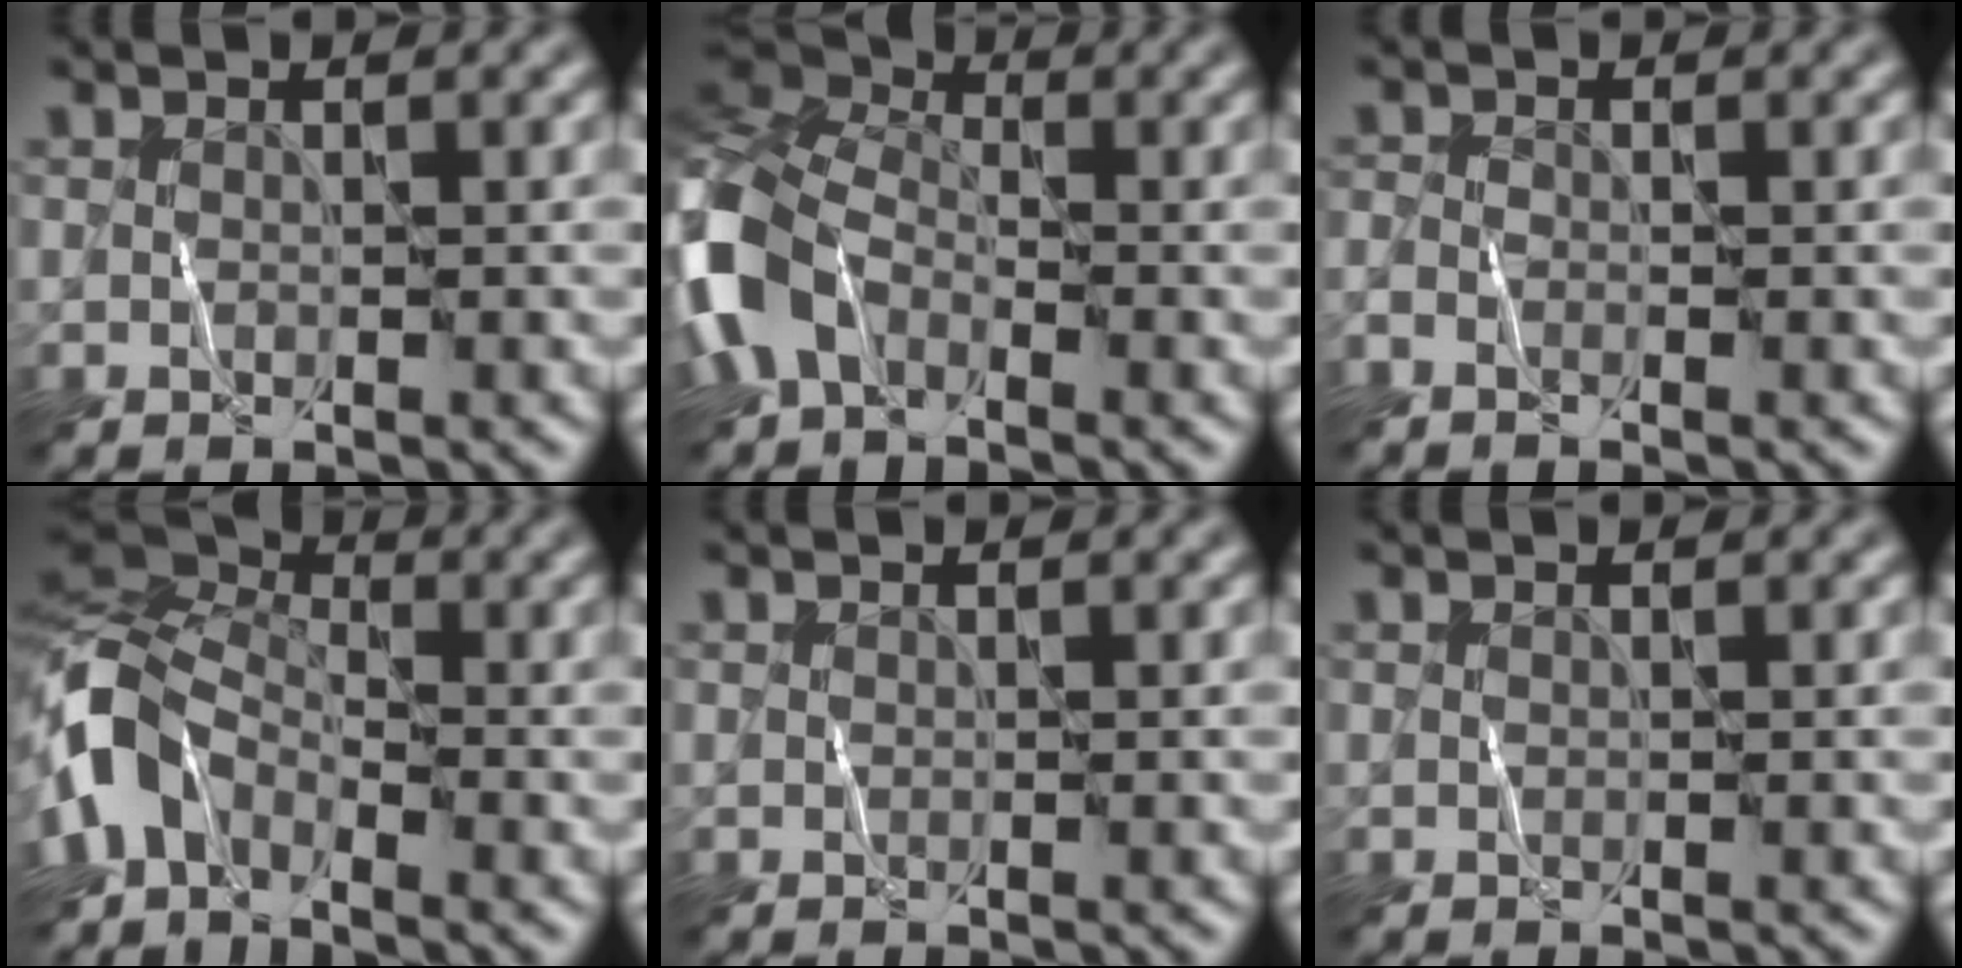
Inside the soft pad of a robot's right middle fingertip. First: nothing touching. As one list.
[{"total": 8.8, "force": [-3.6, 5.4, 5.9], "torque": [-0.139, -0.003, -0.095]}, {"total": 1.2, "force": [-1.1, 0.3, 0.3], "torque": [-0.010, -0.003, -0.029]}, {"total": 6.4, "force": [-2.7, 3.9, 4.3], "torque": [-0.092, 0.010, -0.081]}, {"total": 0.0}, {"total": 0.0}]